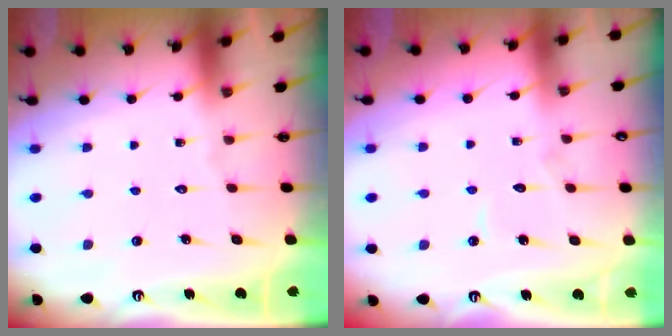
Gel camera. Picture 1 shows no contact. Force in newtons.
{"total": 3.5, "press": 3.5, "slide": 0.1}